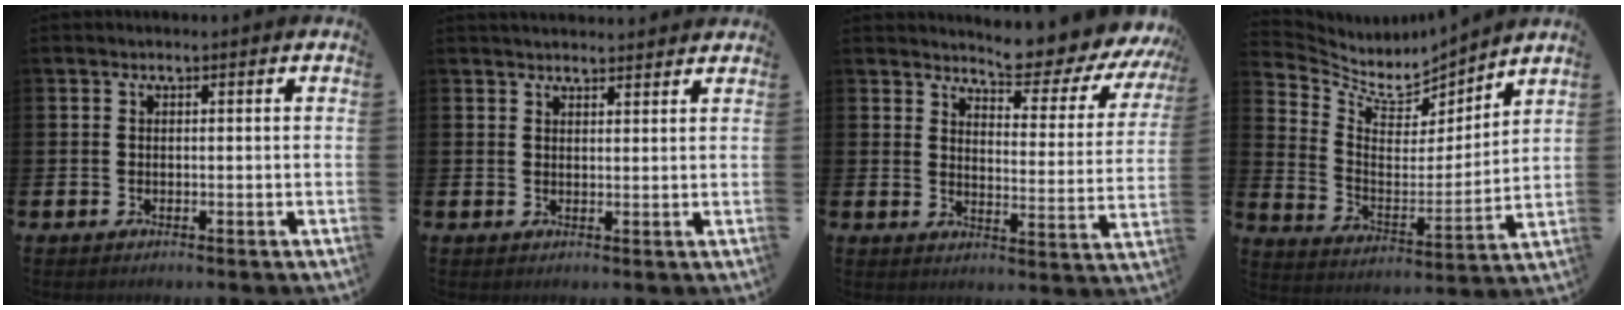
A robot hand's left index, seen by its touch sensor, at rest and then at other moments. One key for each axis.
{"total": 2.6, "fx": 2.5, "fy": 0.4, "fz": 0.2, "tx": 0.001, "ty": -0.013, "tz": 0.044}
{"total": 6.3, "fx": 6.0, "fy": 0.7, "fz": 1.5, "tx": -0.039, "ty": -0.055, "tz": 0.098}
{"total": 7.0, "fx": 6.4, "fy": 2.4, "fz": 1.5, "tx": -0.073, "ty": -0.056, "tz": 0.112}